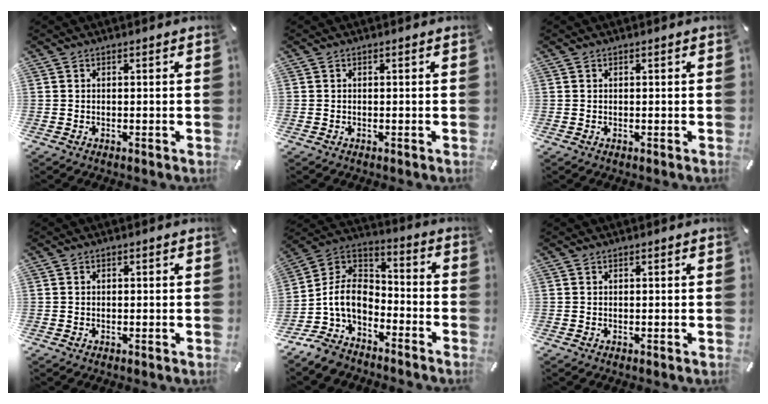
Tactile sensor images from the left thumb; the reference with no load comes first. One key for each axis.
{"total": 0.0}
{"total": 0.0}
{"total": 0.6, "fx": -0.2, "fy": 0.5, "fz": 0.4, "tx": -0.007, "ty": 0.002, "tz": -0.004}
{"total": 10.9, "fx": -4.9, "fy": 7.7, "fz": 5.9, "tx": -0.157, "ty": 0.006, "tz": -0.101}
{"total": 0.0}